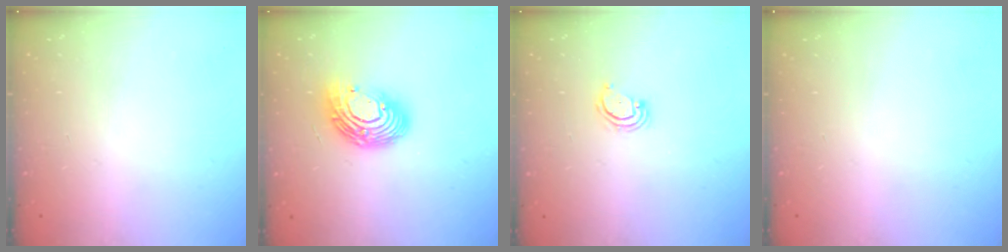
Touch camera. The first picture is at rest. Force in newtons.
{"total": 13.9, "press": 13.8, "slide": 1.1}
{"total": 3.1, "press": 3.1, "slide": 0.5}
{"total": 0.0}